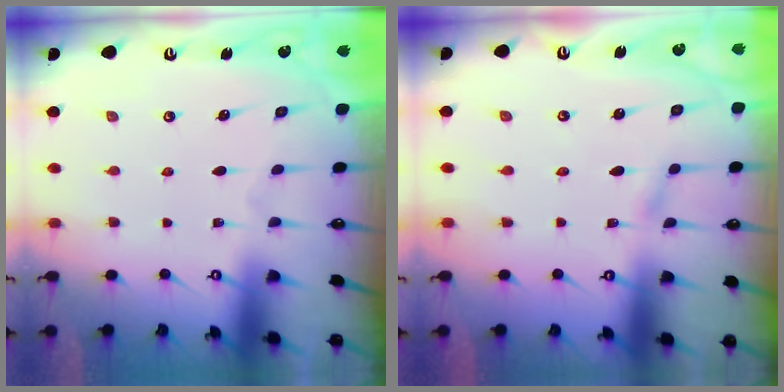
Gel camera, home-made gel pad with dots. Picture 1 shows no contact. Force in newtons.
{"total": 1.6, "press": 1.6, "slide": 0.2}